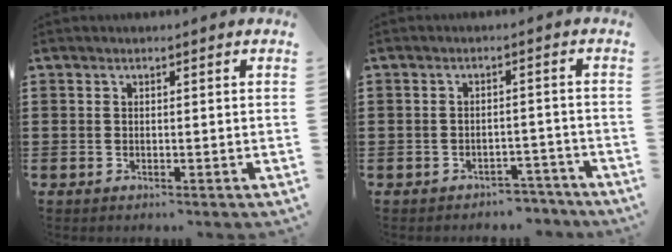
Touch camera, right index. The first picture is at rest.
{"total": 2.6, "force": [-2.5, 0.7, 0.2], "torque": [-0.009, 0.003, -0.053]}